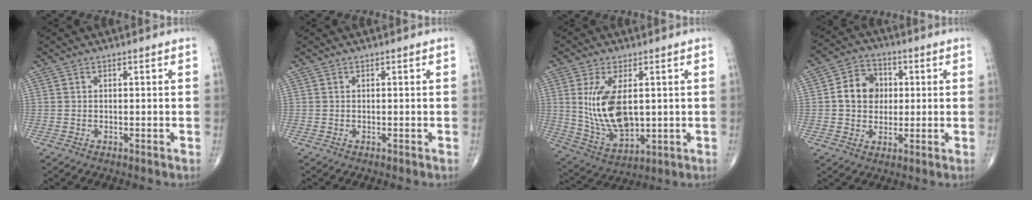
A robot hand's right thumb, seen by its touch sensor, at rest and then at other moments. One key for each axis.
{"total": 0.0}
{"total": 13.6, "fx": 1.8, "fy": 7.2, "fz": 11.4, "tx": -0.211, "ty": -0.018, "tz": 0.051}
{"total": 9.1, "fx": 0.9, "fy": 7.6, "fz": 4.9, "tx": -0.054, "ty": 0.011, "tz": 0.007}